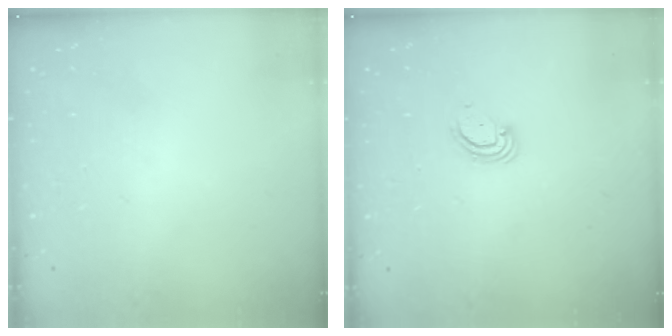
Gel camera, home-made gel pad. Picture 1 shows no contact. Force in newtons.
{"total": 2.9, "press": 2.9, "slide": 0.2}